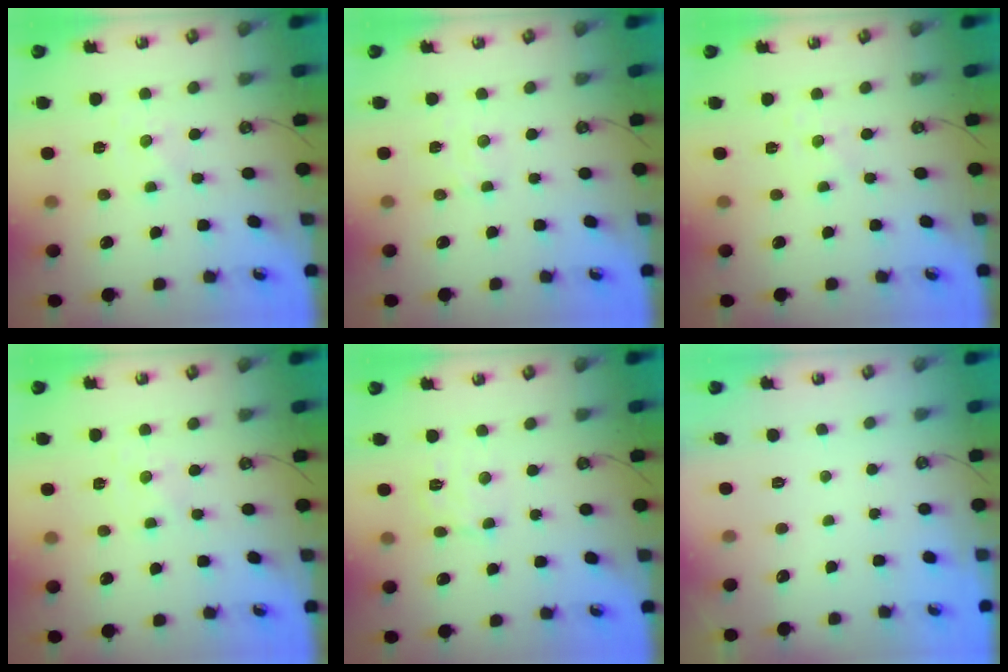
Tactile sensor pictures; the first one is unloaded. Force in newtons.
{"total": 1.8, "press": 1.8, "slide": 0.3}
{"total": 1.1, "press": 1.1, "slide": 0.2}
{"total": 0.0}
{"total": 5.6, "press": 5.6, "slide": 0.2}
{"total": 0.0}